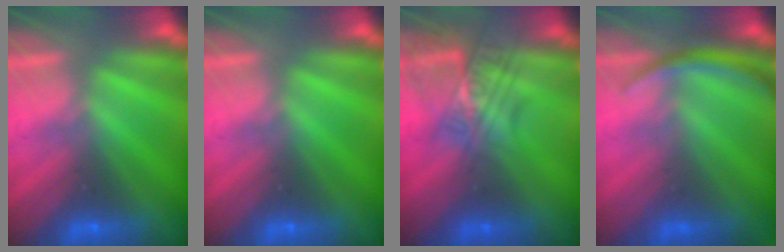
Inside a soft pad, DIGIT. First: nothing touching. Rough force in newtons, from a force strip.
{"total": 0.0}
{"total": 2.4}
{"total": 2.9}